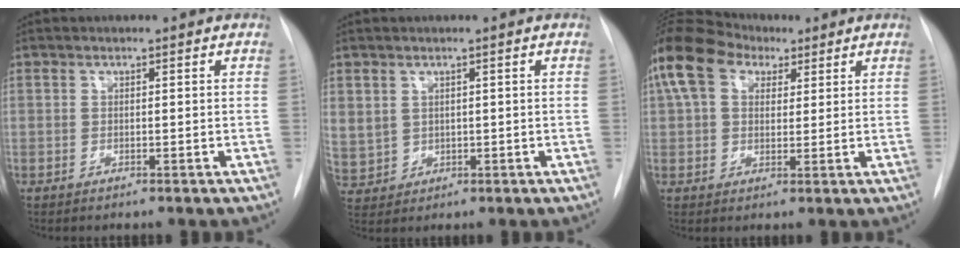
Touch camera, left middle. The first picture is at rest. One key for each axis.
{"total": 10.0, "fx": 1.2, "fy": 9.3, "fz": 3.4, "tx": -0.136, "ty": 0.013, "tz": 0.048}
{"total": 10.9, "fx": 5.6, "fy": 6.7, "fz": 6.4, "tx": -0.146, "ty": 0.045, "tz": 0.100}